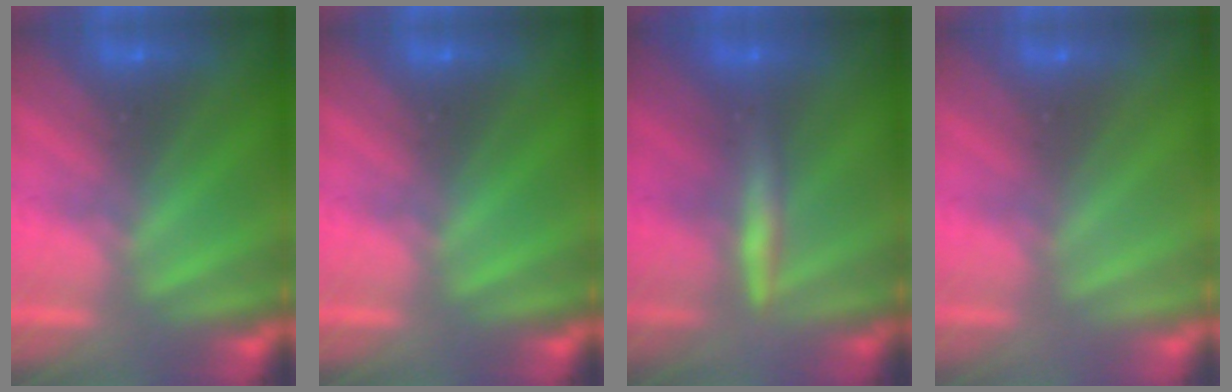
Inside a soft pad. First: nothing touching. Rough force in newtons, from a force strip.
{"total": 0.0}
{"total": 2.5}
{"total": 2.9}